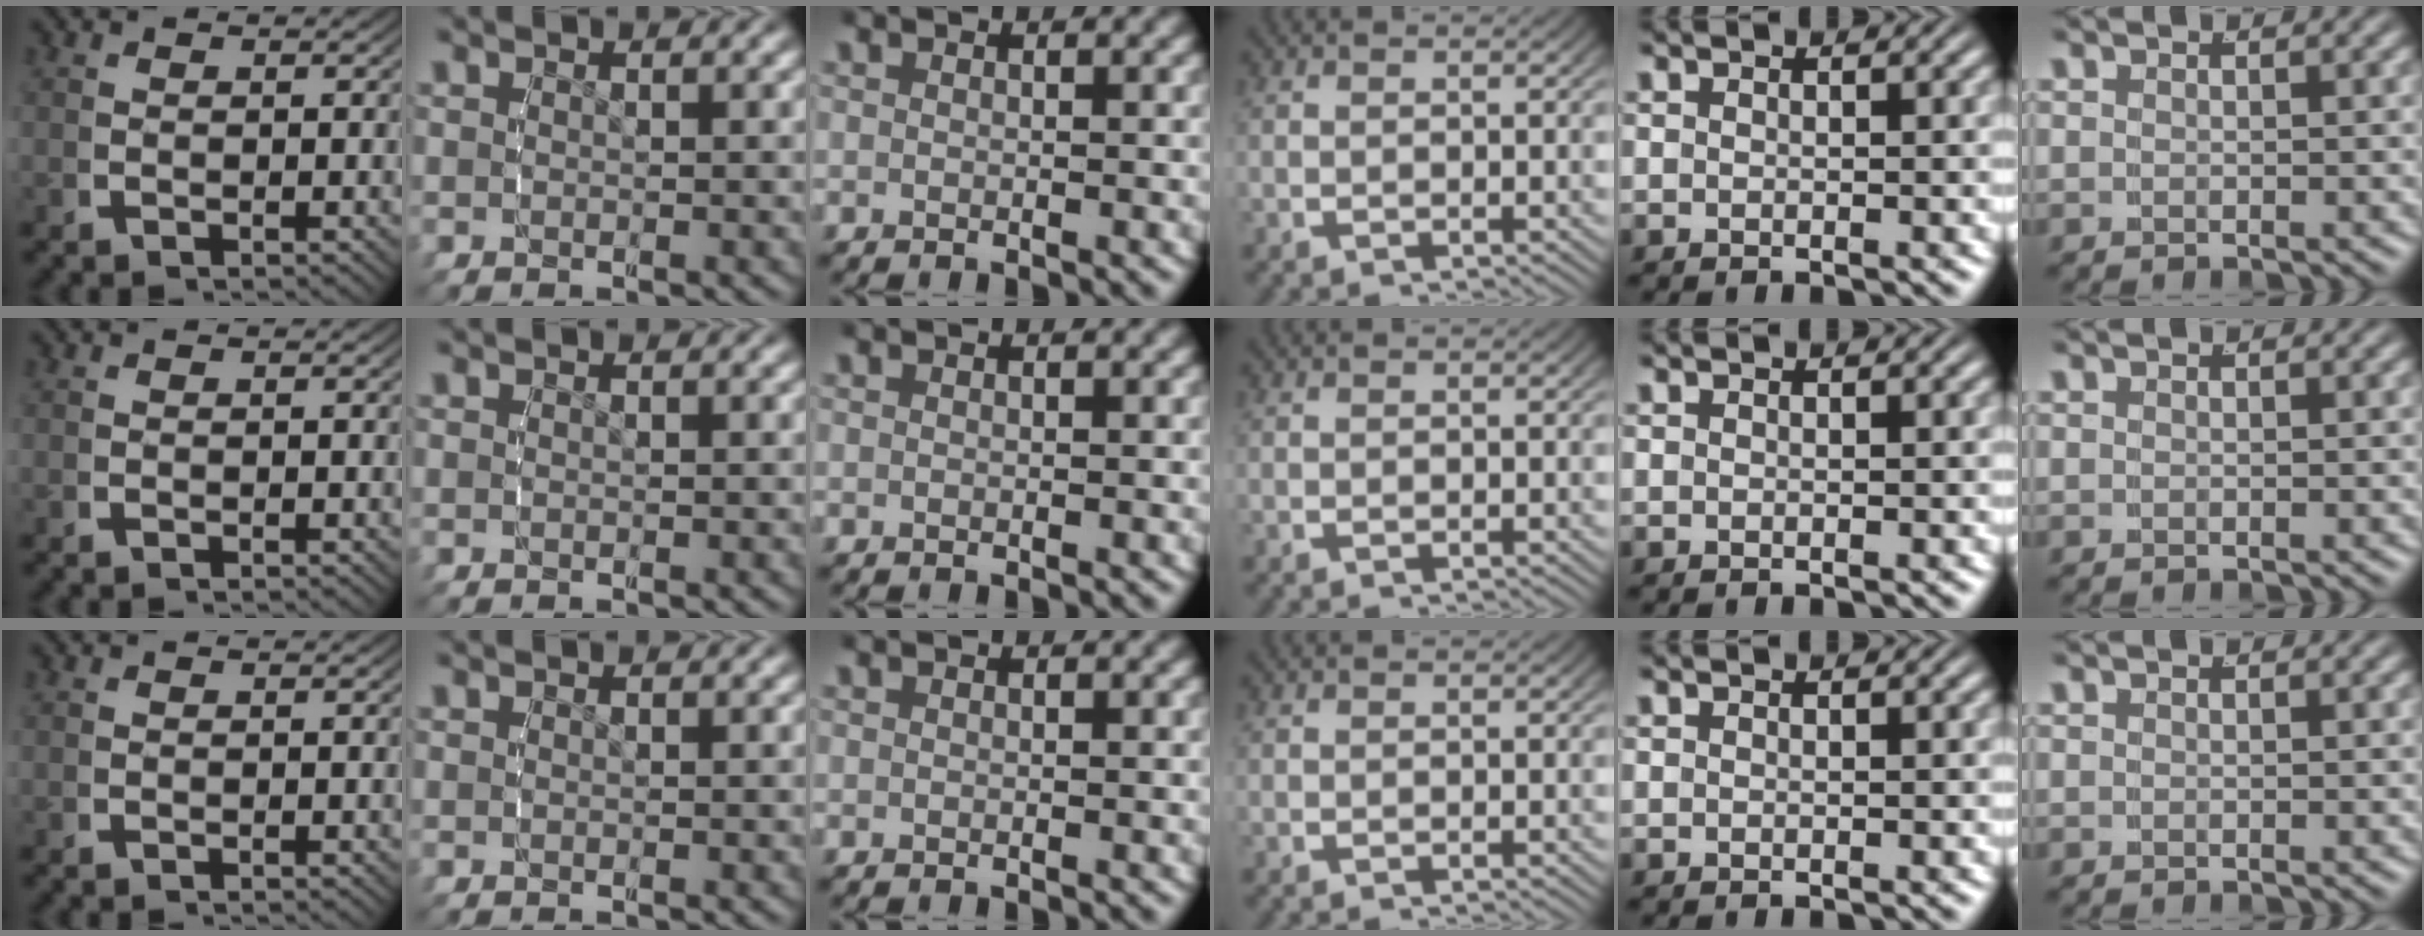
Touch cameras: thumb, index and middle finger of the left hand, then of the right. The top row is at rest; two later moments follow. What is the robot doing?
{"motion": "reach", "object": "paper"}